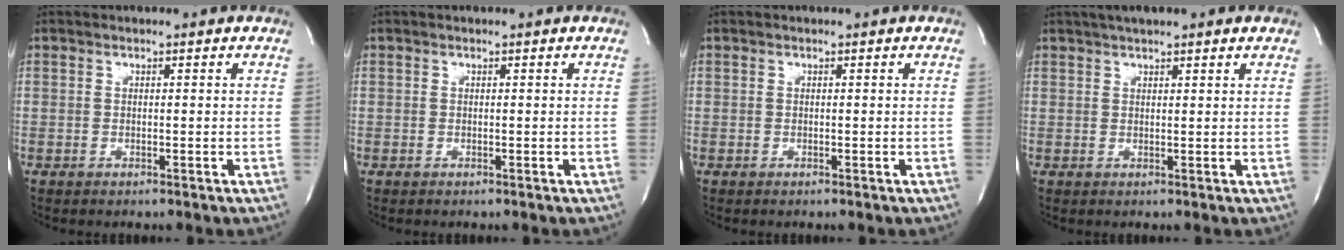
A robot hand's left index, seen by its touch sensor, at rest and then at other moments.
{"total": 0.0}
{"total": 0.0}
{"total": 5.9, "force": [4.7, 1.0, 3.5], "torque": [-0.056, 0.031, 0.069]}